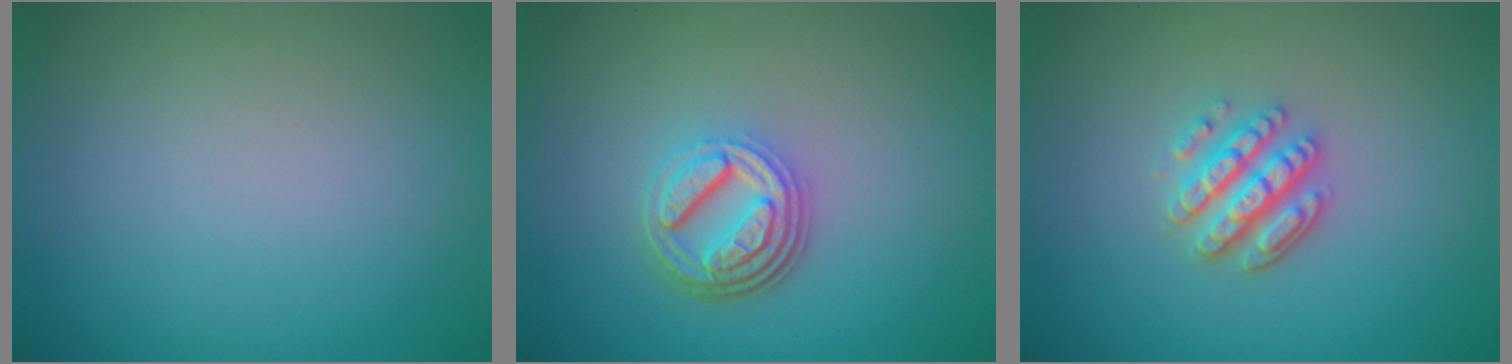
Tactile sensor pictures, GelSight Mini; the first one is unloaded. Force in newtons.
{"total": 4.9, "press": 3.5, "slide": 3.4}
{"total": 3.6, "press": 3.1, "slide": 1.8}